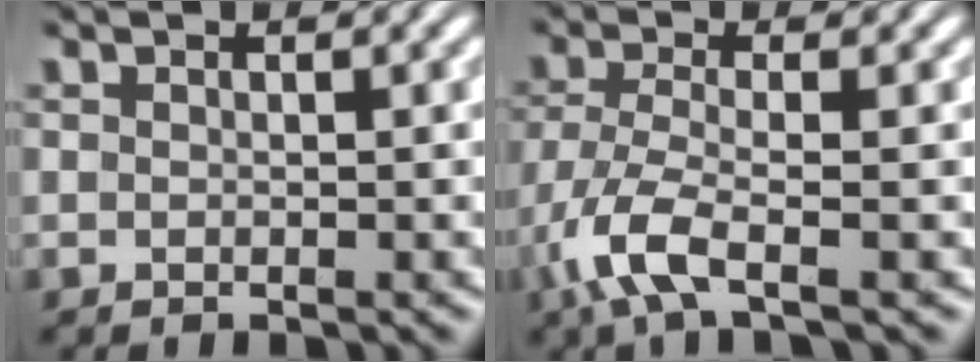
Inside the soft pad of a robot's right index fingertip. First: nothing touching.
{"total": 4.4, "force": [-1.9, 1.7, 3.6], "torque": [-0.099, -0.032, -0.016]}